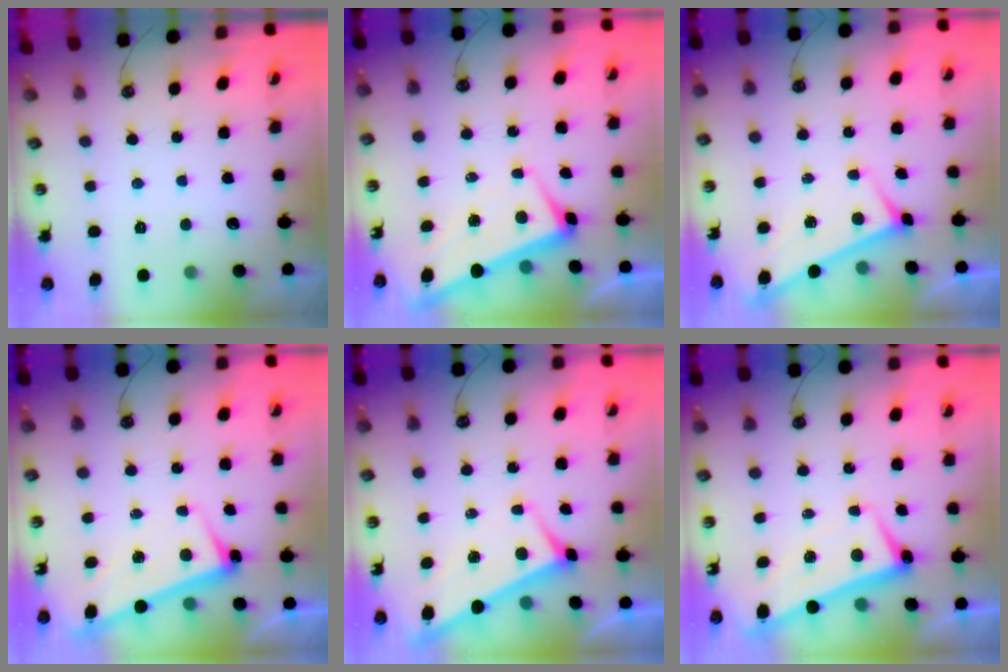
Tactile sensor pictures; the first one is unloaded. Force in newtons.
{"total": 1.7, "press": 1.6, "slide": 0.5}
{"total": 3.0, "press": 3.0, "slide": 0.3}
{"total": 2.6, "press": 2.5, "slide": 0.7}
{"total": 3.7, "press": 3.7, "slide": 0.5}
{"total": 2.8, "press": 2.7, "slide": 0.7}